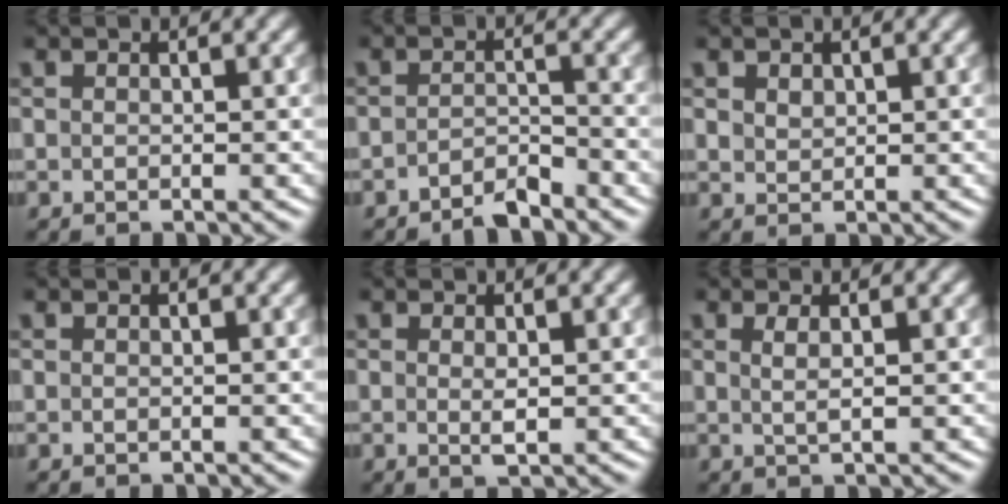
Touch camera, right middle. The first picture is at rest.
{"total": 2.4, "force": [-2.1, 0.5, 1.0], "torque": [-0.016, 0.006, -0.040]}
{"total": 1.1, "force": [0.6, 0.8, 0.5], "torque": [-0.010, -0.001, 0.015]}
{"total": 0.0}
{"total": 1.2, "force": [0.2, 0.2, 1.1], "torque": [-0.020, -0.002, 0.003]}
{"total": 1.5, "force": [0.5, 0.5, 1.4], "torque": [-0.021, 0.002, 0.004]}